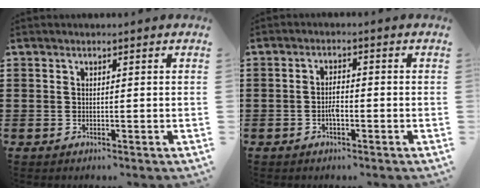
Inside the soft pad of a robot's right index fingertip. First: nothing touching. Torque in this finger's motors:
{"motor_torque": [0.42, -0.26, 0.07, 0.08]}